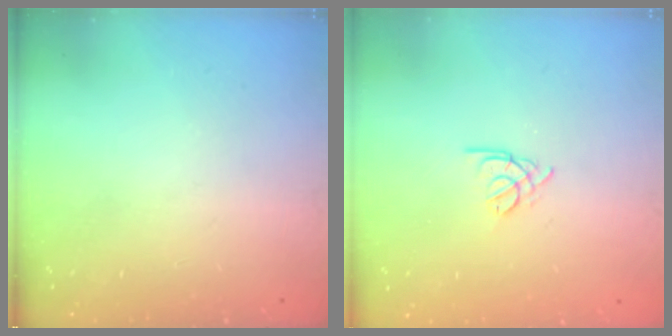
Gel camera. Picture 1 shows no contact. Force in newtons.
{"total": 1.8, "press": 1.7, "slide": 0.5}